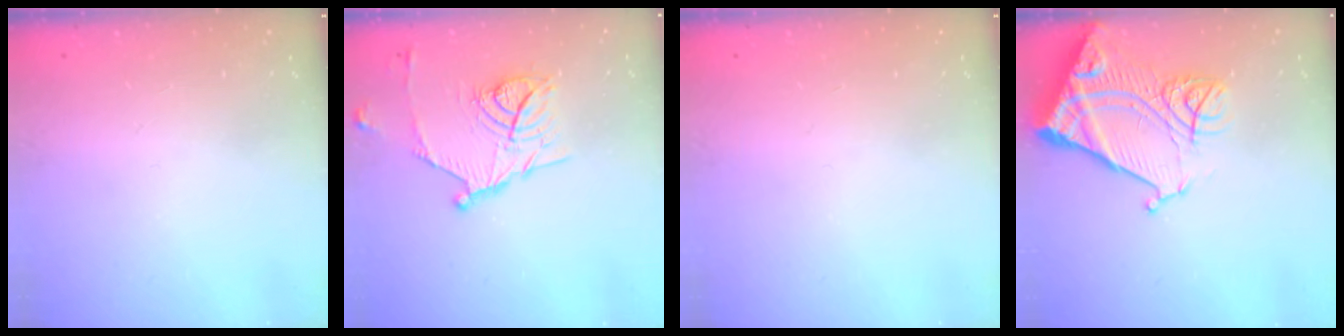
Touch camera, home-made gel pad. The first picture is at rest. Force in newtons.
{"total": 14.1, "press": 14.1, "slide": 0.2}
{"total": 0.0}
{"total": 17.1, "press": 17.0, "slide": 1.9}